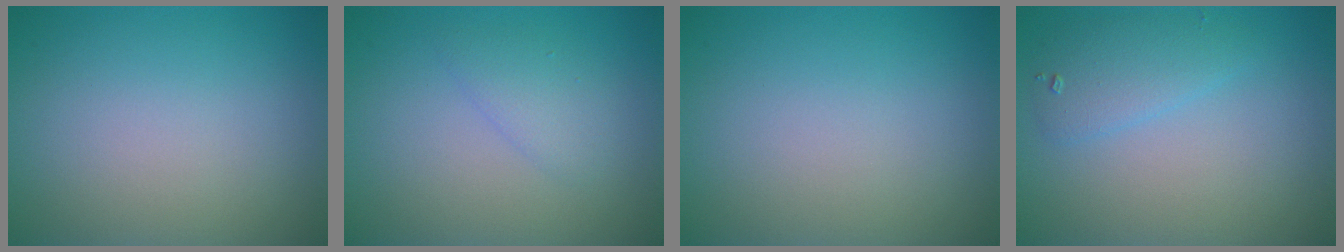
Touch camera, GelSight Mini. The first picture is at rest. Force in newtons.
{"total": 1.7, "press": 1.7, "slide": 0.2}
{"total": 0.0}
{"total": 2.4, "press": 2.4, "slide": 0.1}